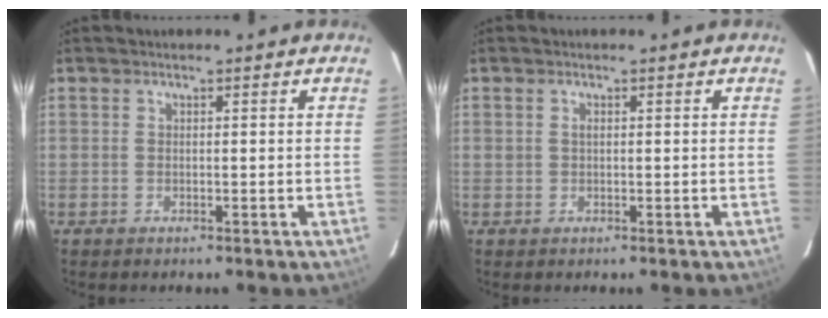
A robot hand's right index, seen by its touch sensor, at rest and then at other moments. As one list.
[{"total": 0.6, "force": [0.3, 0.3, 0.4], "torque": [-0.005, 0.002, 0.005]}]